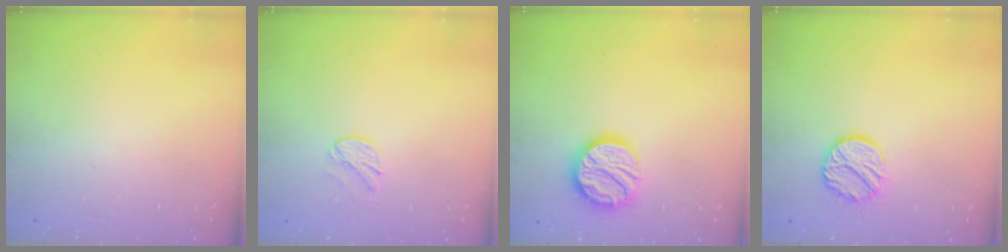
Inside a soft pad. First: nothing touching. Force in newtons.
{"total": 5.3, "press": 5.3, "slide": 0.6}
{"total": 16.9, "press": 16.9, "slide": 1.4}
{"total": 11.0, "press": 11.0, "slide": 0.5}